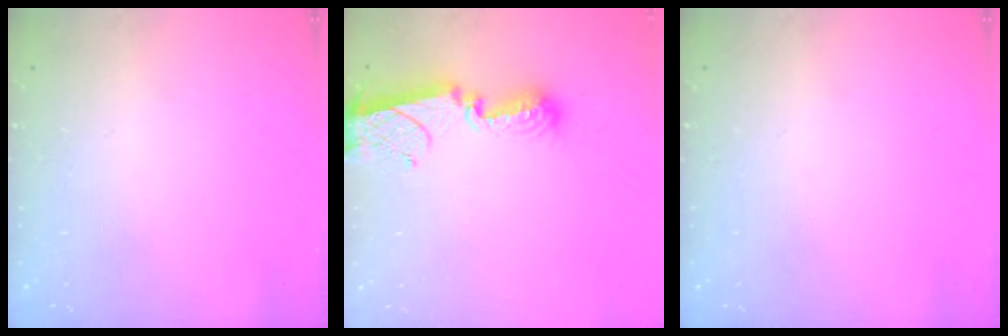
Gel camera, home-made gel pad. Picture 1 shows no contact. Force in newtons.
{"total": 9.8, "press": 9.8, "slide": 0.5}
{"total": 0.0}